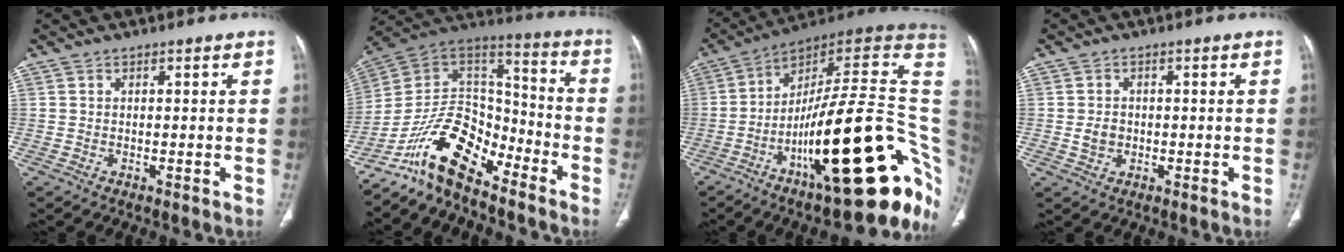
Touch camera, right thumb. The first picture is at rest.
{"total": 16.0, "force": [-11.4, 7.5, 8.4], "torque": [-0.124, 0.101, -0.215]}
{"total": 33.1, "force": [-8.4, 9.1, 30.6], "torque": [-0.360, 0.061, -0.125]}
{"total": 2.7, "force": [-0.3, 2.2, 1.5], "torque": [-0.021, 0.005, -0.003]}